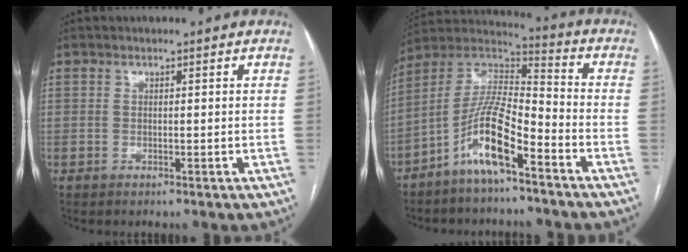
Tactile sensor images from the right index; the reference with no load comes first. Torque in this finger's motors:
{"motor_torque": [1.13, -1.01, 0.36, 0.04]}